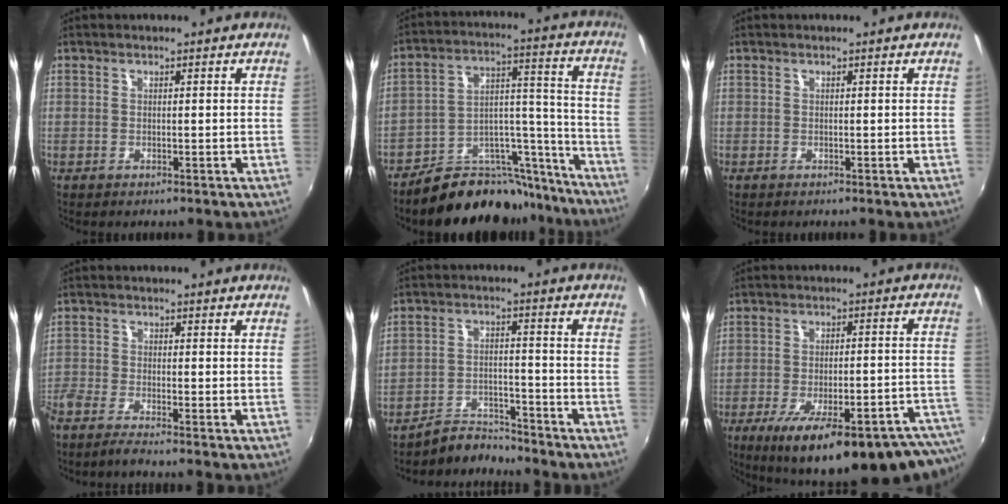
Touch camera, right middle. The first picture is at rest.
{"total": 16.7, "force": [-14.9, 6.8, 3.5], "torque": [-0.039, 0.068, -0.216]}
{"total": 0.0}
{"total": 4.7, "force": [-4.1, 0.2, 2.3], "torque": [-0.069, -0.016, -0.084]}
{"total": 5.9, "force": [-5.8, 1.0, 0.0], "torque": [-0.007, 0.018, -0.098]}
{"total": 25.9, "force": [-19.0, 5.2, 16.8], "torque": [-0.224, -0.041, -0.250]}